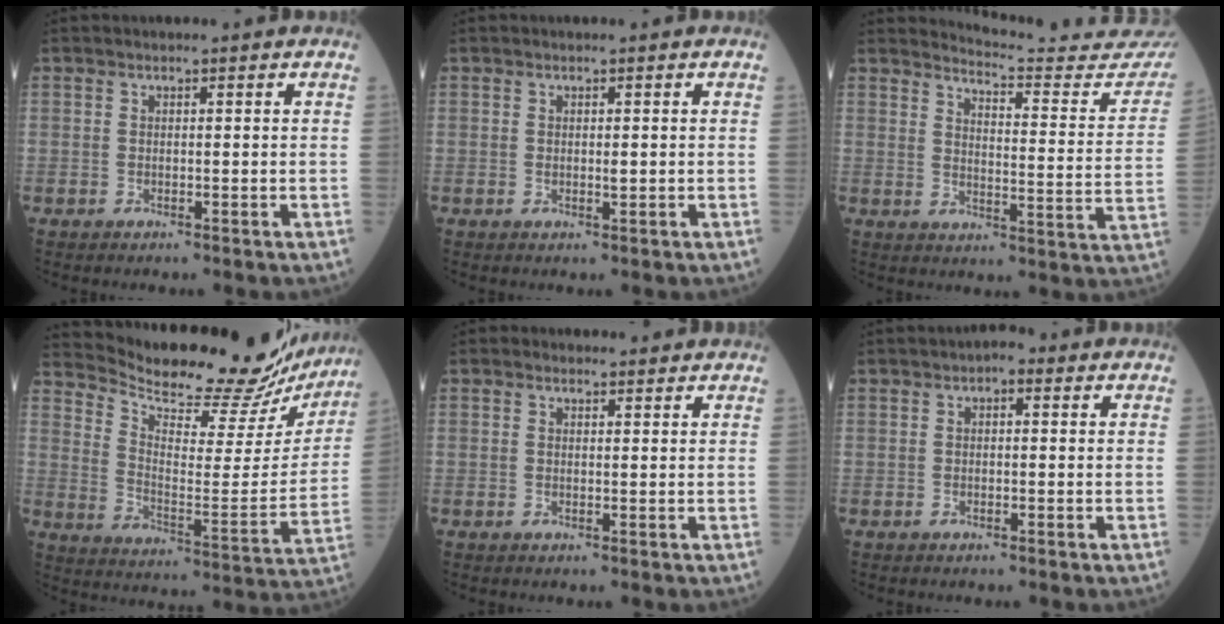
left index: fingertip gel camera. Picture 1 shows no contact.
{"total": 0.6, "force": [0.0, 0.2, 0.5], "torque": [-0.009, -0.005, -0.003]}
{"total": 18.3, "force": [18.1, 0.9, 2.6], "torque": [-0.021, -0.117, 0.194]}
{"total": 24.4, "force": [23.1, 4.2, 6.4], "torque": [-0.106, -0.075, 0.303]}
{"total": 1.4, "force": [1.2, 0.7, 0.1], "torque": [-0.005, 0.002, 0.013]}
{"total": 1.5, "force": [0.4, 0.9, 1.2], "torque": [-0.009, 0.005, -0.003]}